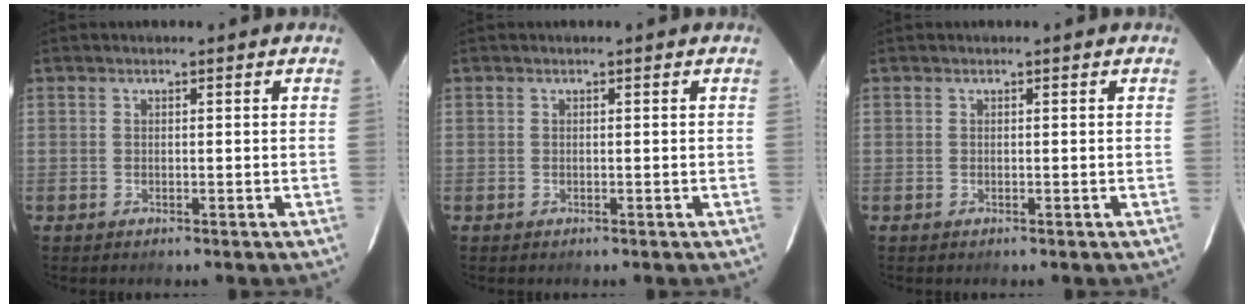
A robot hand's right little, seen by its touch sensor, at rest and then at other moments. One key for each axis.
{"total": 0.0}
{"total": 0.0}